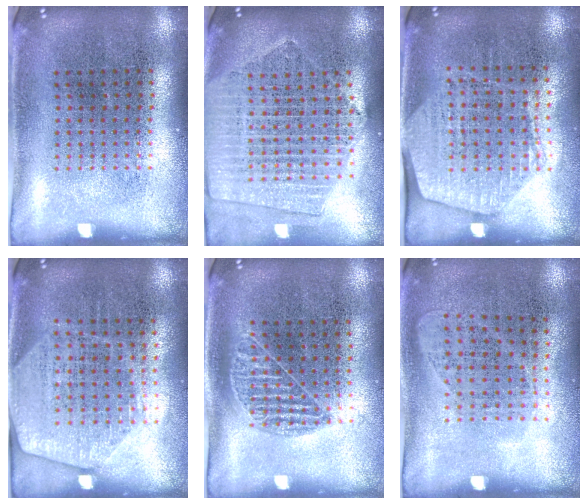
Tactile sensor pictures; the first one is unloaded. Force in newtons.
{"total": 1.9, "press": 1.8, "slide": 0.8}
{"total": 1.6, "press": 1.4, "slide": 0.7}
{"total": 2.0, "press": 1.7, "slide": 0.9}
{"total": 1.0, "press": 0.8, "slide": 0.5}
{"total": 1.0, "press": 0.9, "slide": 0.4}